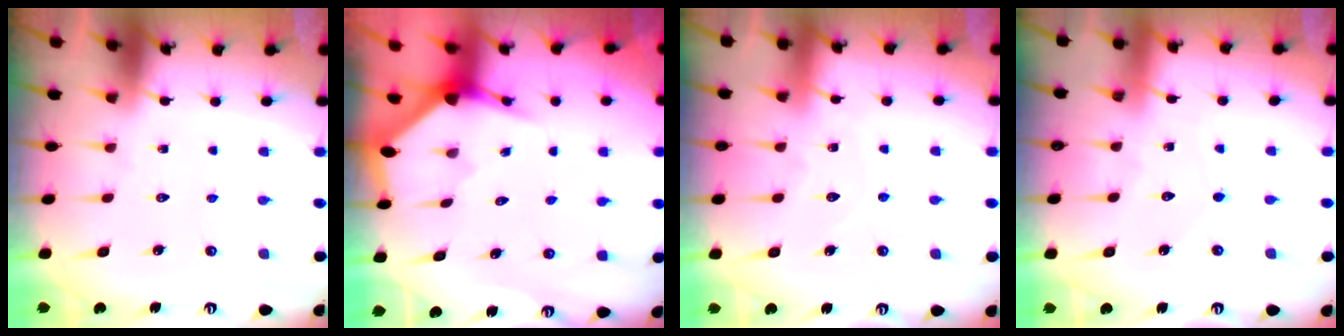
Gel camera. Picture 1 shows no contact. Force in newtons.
{"total": 3.2, "press": 3.2, "slide": 0.3}
{"total": 6.0, "press": 6.0, "slide": 0.6}
{"total": 2.7, "press": 2.6, "slide": 0.3}